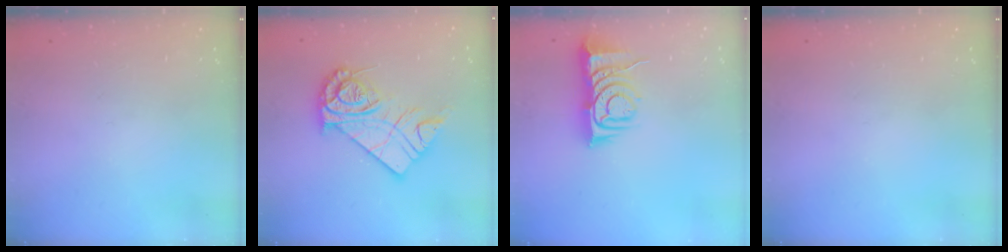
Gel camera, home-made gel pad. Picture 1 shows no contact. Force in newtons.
{"total": 15.9, "press": 15.9, "slide": 1.3}
{"total": 8.9, "press": 8.8, "slide": 1.2}
{"total": 0.0}